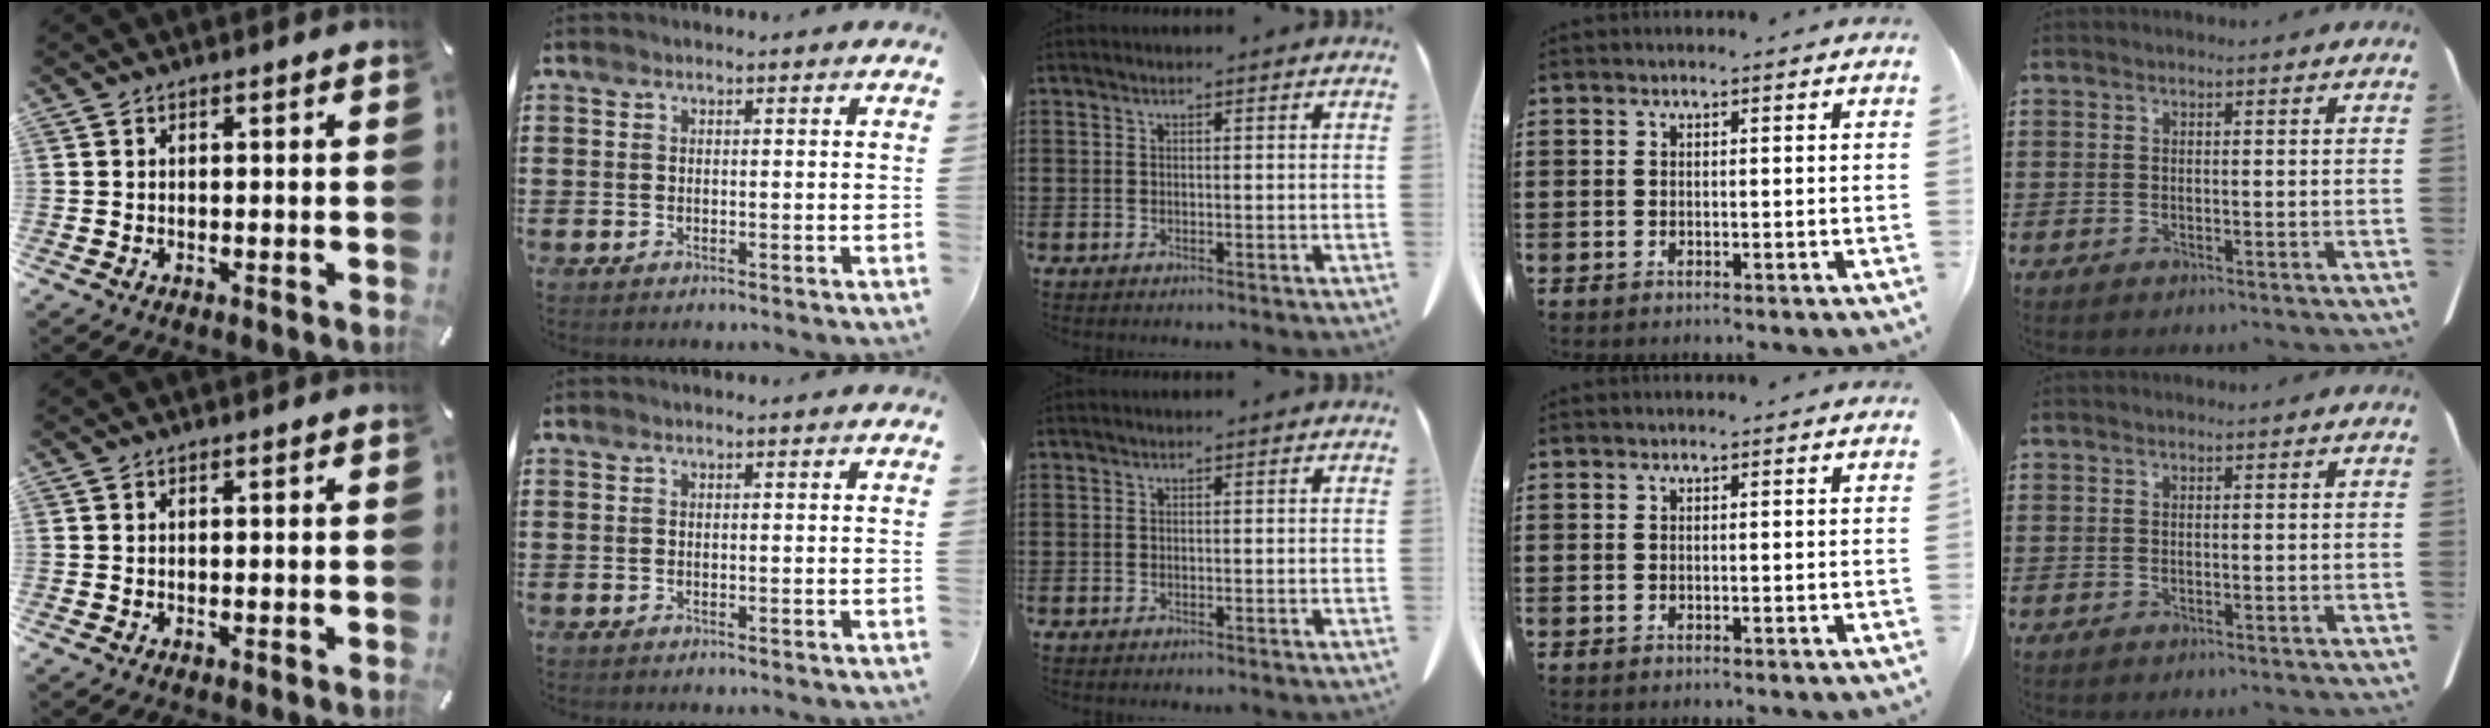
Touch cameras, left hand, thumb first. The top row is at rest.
{}